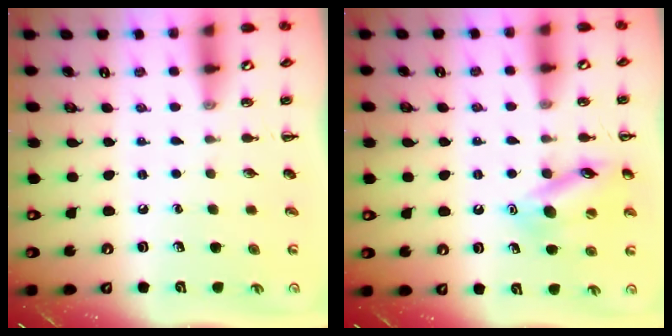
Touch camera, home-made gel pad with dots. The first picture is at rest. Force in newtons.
{"total": 13.6, "press": 13.5, "slide": 2.0}